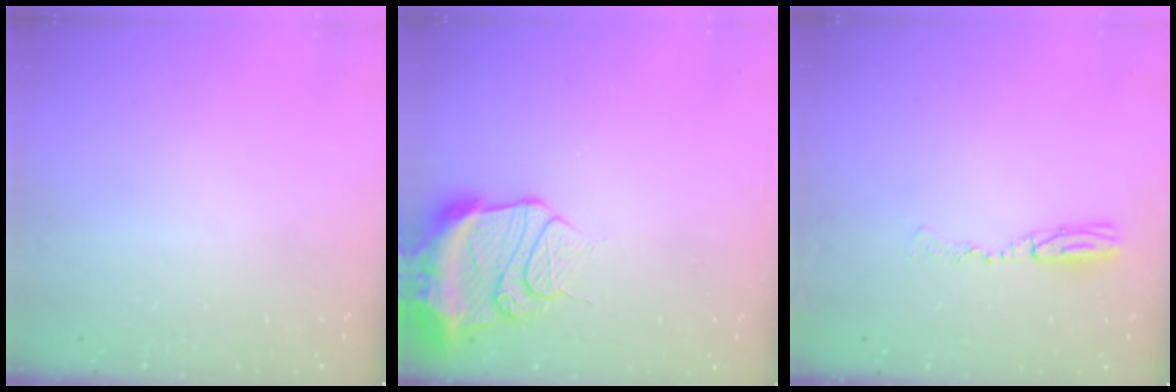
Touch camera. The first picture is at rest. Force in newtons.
{"total": 14.0, "press": 13.9, "slide": 1.7}
{"total": 5.6, "press": 5.3, "slide": 1.9}